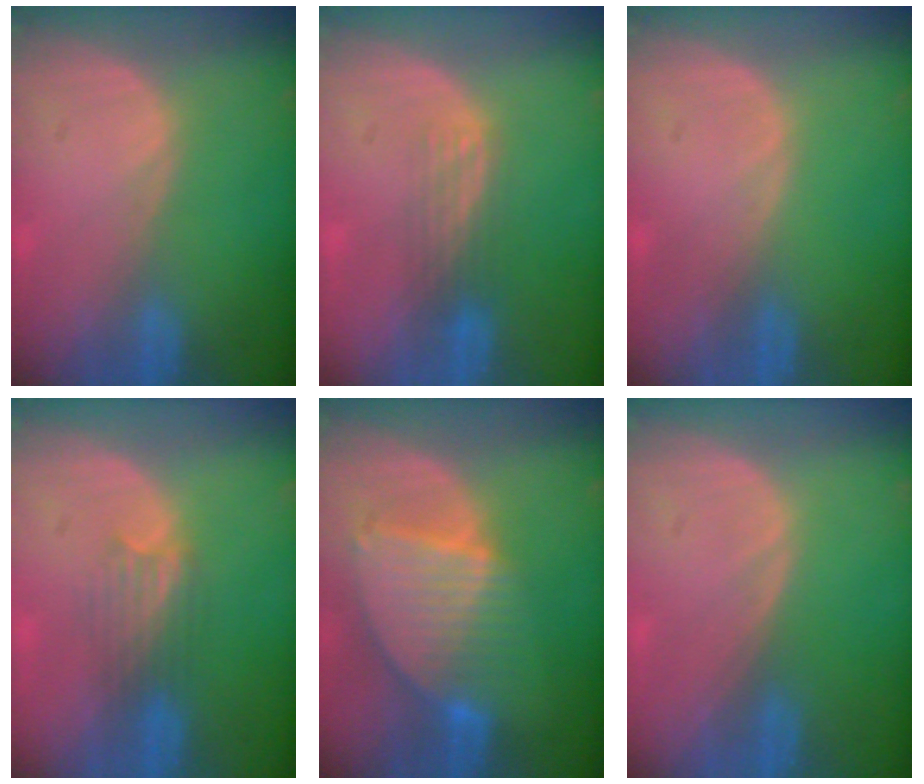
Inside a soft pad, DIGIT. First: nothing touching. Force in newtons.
{"total": 2.9, "press": 2.7, "slide": 1.2}
{"total": 0.0}
{"total": 3.2, "press": 3.0, "slide": 1.2}
{"total": 8.5, "press": 7.4, "slide": 4.2}
{"total": 0.0}